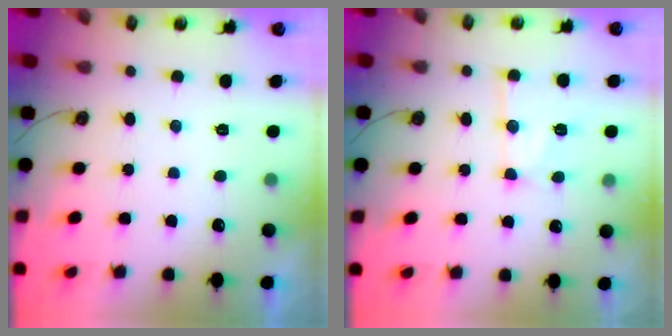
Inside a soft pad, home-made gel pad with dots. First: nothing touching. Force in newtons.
{"total": 12.8, "press": 12.8, "slide": 1.0}